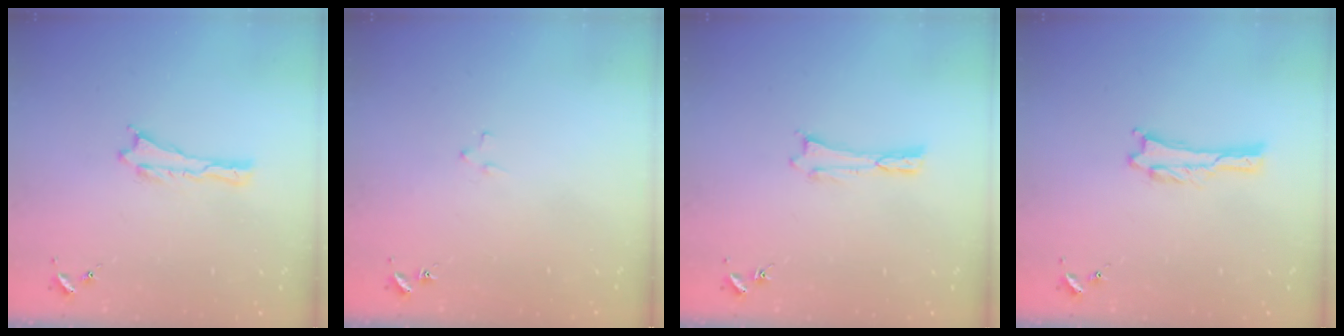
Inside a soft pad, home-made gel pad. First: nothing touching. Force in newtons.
{"total": 1.9, "press": 1.9, "slide": 0.1}
{"total": 0.0}
{"total": 0.6, "press": 0.6, "slide": 0.1}